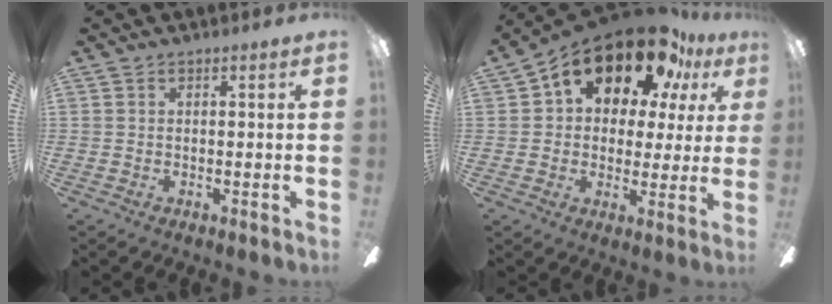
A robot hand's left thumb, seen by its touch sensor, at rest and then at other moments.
{"total": 18.1, "force": [12.2, 9.3, 9.5], "torque": [-0.158, -0.075, 0.212]}